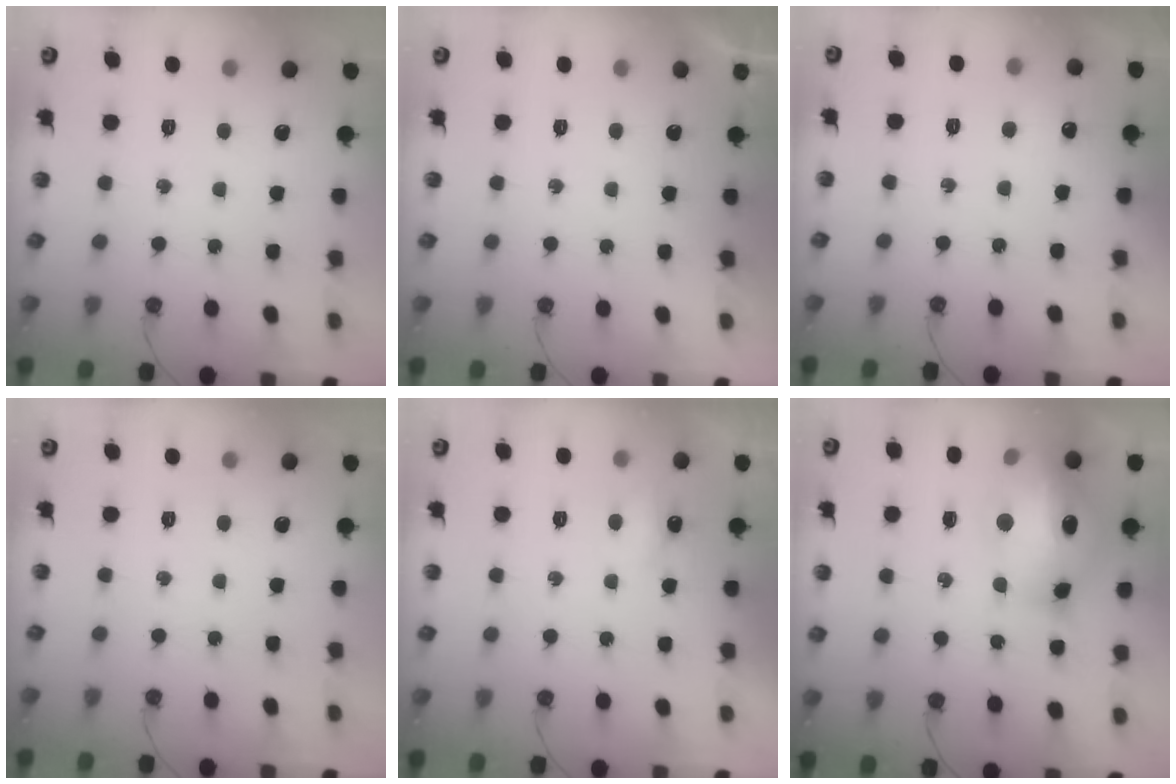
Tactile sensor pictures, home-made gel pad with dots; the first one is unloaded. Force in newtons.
{"total": 0.0}
{"total": 4.1, "press": 4.0, "slide": 0.7}
{"total": 0.0}
{"total": 4.0, "press": 4.0, "slide": 0.5}
{"total": 18.9, "press": 18.8, "slide": 1.4}